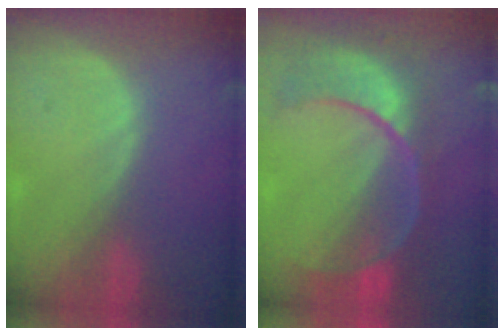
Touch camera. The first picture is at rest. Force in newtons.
{"total": 10.9, "press": 9.2, "slide": 5.9}